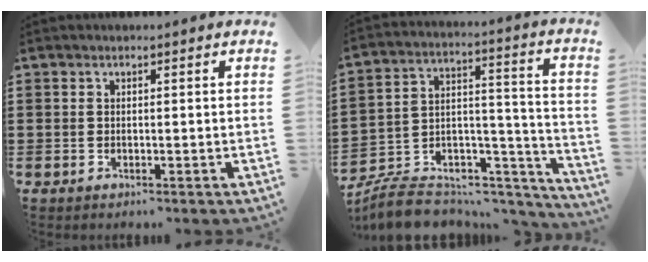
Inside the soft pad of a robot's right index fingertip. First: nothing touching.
{"total": 7.1, "force": [-6.1, 3.2, 1.8], "torque": [-0.038, 0.007, -0.114]}